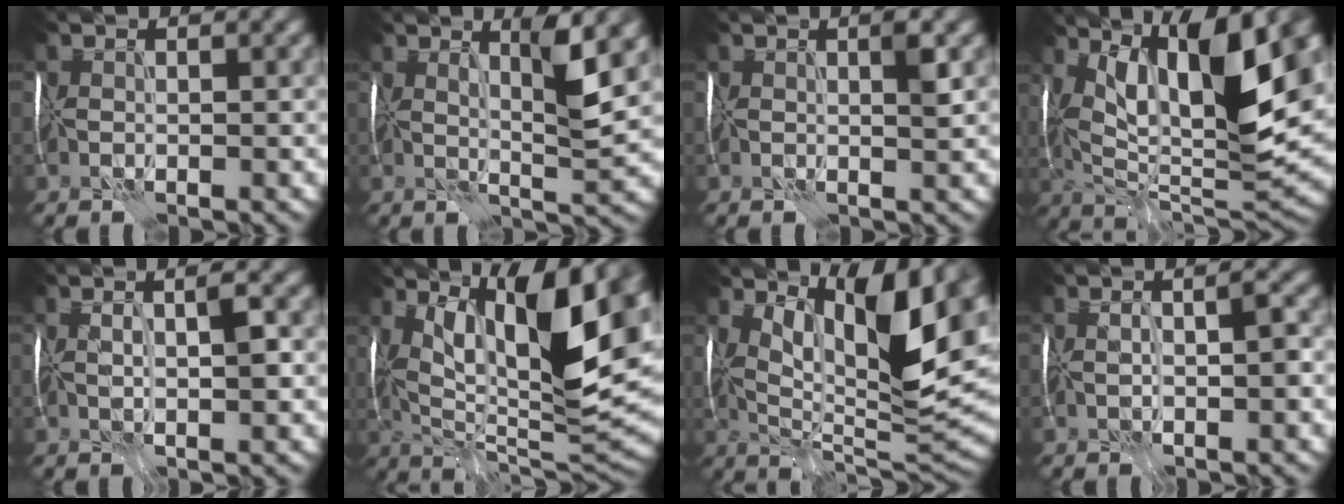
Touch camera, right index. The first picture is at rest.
{"total": 4.7, "force": [2.4, 0.4, 4.0], "torque": [-0.059, -0.003, 0.044]}
{"total": 1.8, "force": [0.7, 0.1, 1.6], "torque": [-0.023, 0.003, 0.010]}
{"total": 12.7, "force": [4.8, 3.5, 11.2], "torque": [-0.189, 0.005, 0.089]}
{"total": 3.2, "force": [0.8, 0.8, 3.0], "torque": [-0.041, 0.006, 0.018]}
{"total": 14.3, "force": [5.2, 4.4, 12.5], "torque": [-0.204, 0.002, 0.094]}
{"total": 12.1, "force": [4.9, 3.8, 10.4], "torque": [-0.166, -0.003, 0.090]}
{"total": 2.6, "force": [-0.3, 0.6, 2.5], "torque": [-0.031, 0.006, 0.000]}